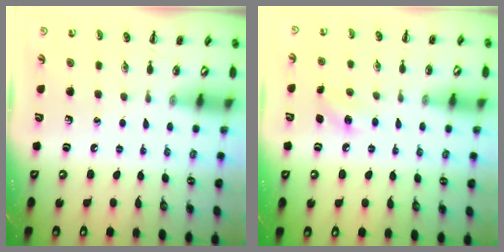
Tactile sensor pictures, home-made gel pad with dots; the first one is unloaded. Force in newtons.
{"total": 5.2, "press": 5.0, "slide": 1.5}